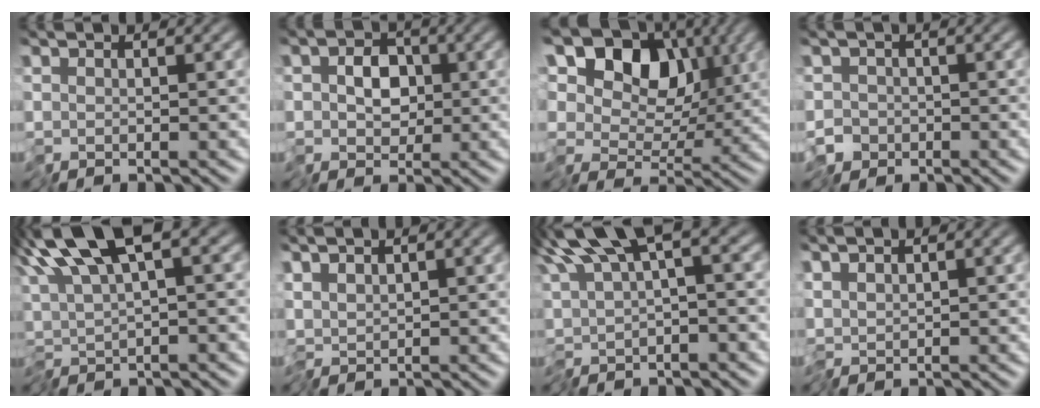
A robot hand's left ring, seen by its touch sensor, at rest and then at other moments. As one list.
[{"total": 3.7, "force": [-0.6, 2.7, 2.4], "torque": [-0.039, 0.001, -0.016]}, {"total": 10.6, "force": [3.0, 7.2, 7.1], "torque": [-0.104, 0.023, 0.034]}, {"total": 2.4, "force": [-1.5, 1.8, 0.2], "torque": [-0.002, 0.000, -0.041]}, {"total": 9.1, "force": [3.5, 2.8, 8.0], "torque": [-0.153, 0.015, 0.057]}, {"total": 1.5, "force": [0.6, 0.6, 1.3], "torque": [-0.029, 0.004, 0.008]}, {"total": 8.9, "force": [2.6, 3.6, 7.7], "torque": [-0.159, 0.000, 0.048]}, {"total": 1.2, "force": [0.6, 0.4, 1.0], "torque": [-0.026, 0.002, 0.009]}]